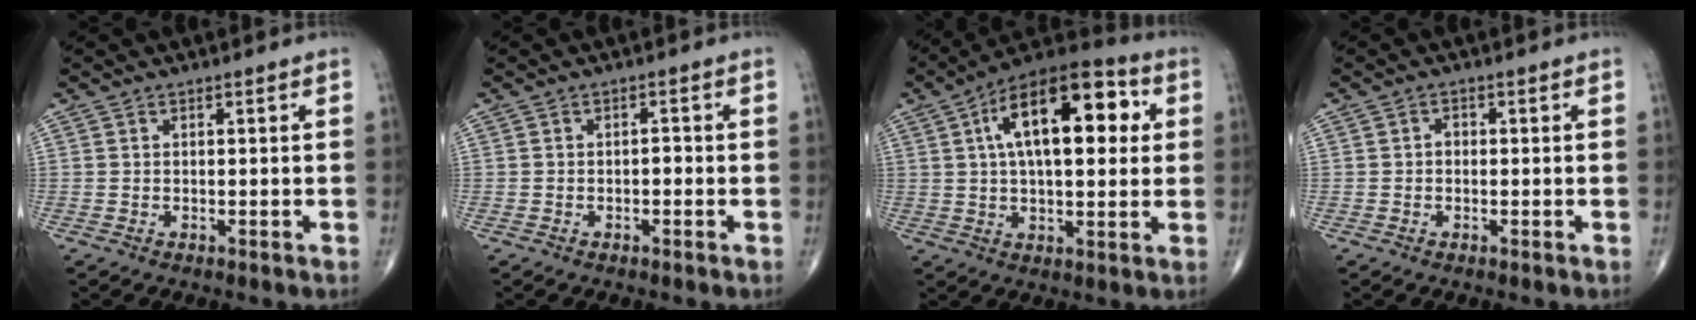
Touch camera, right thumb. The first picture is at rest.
{"total": 1.2, "force": [-0.4, 0.7, 0.8], "torque": [-0.004, 0.004, -0.010]}
{"total": 20.4, "force": [5.1, 9.5, 17.3], "torque": [-0.249, 0.019, 0.069]}
{"total": 1.2, "force": [-0.2, 0.9, 0.7], "torque": [-0.004, 0.003, -0.007]}